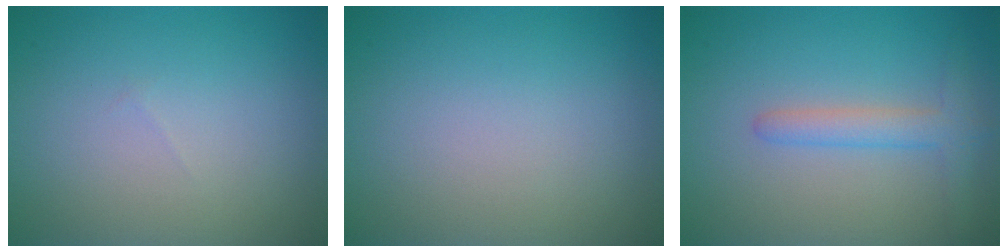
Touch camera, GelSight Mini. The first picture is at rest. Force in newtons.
{"total": 0.0}
{"total": 2.6, "press": 2.6, "slide": 0.2}